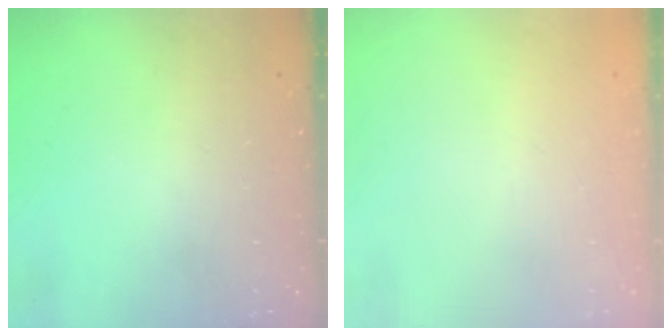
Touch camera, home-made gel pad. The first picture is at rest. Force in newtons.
{"total": 2.7, "press": 2.6, "slide": 0.8}